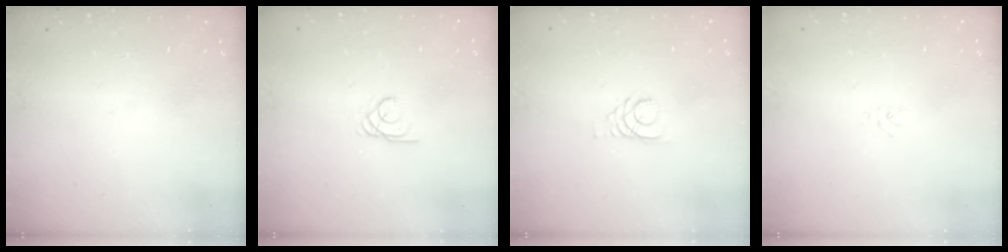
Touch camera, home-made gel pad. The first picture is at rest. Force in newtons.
{"total": 1.9, "press": 1.9, "slide": 0.0}
{"total": 3.4, "press": 3.4, "slide": 0.3}
{"total": 2.0, "press": 2.0, "slide": 0.3}